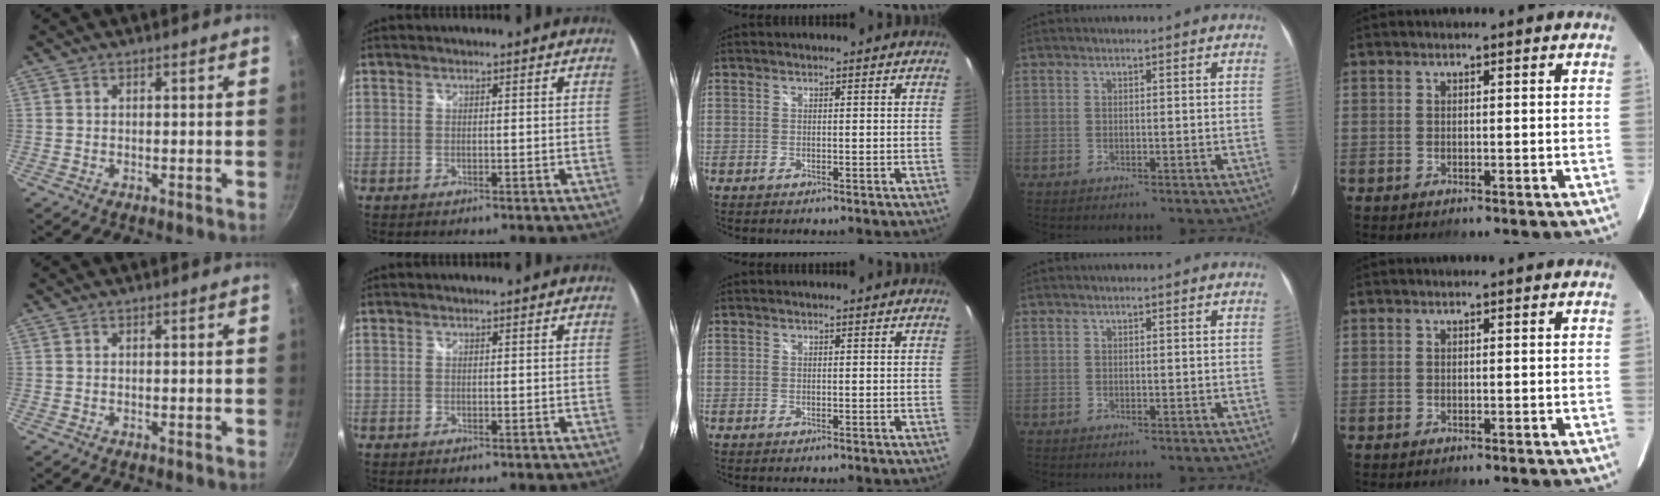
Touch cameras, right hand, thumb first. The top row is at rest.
{}